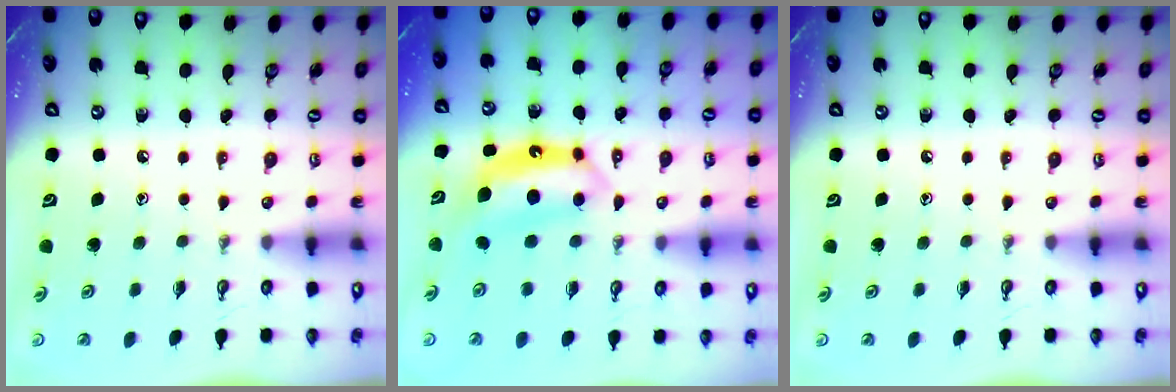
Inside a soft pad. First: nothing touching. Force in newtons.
{"total": 6.9, "press": 6.9, "slide": 0.5}
{"total": 0.0}